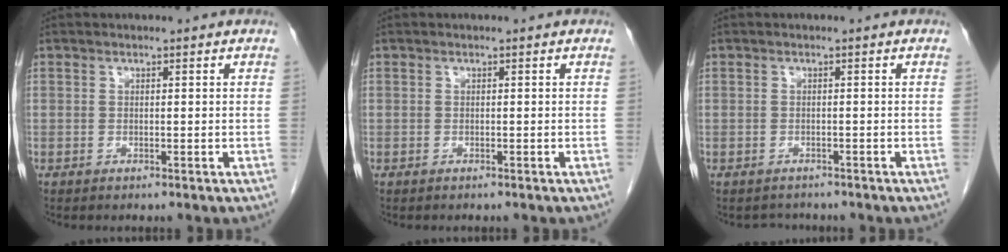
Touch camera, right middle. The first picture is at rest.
{"total": 0.5, "force": [-0.5, 0.1, 0.2], "torque": [-0.008, -0.001, -0.006]}
{"total": 2.0, "force": [-1.8, 0.8, -0.2], "torque": [-0.002, -0.004, -0.027]}